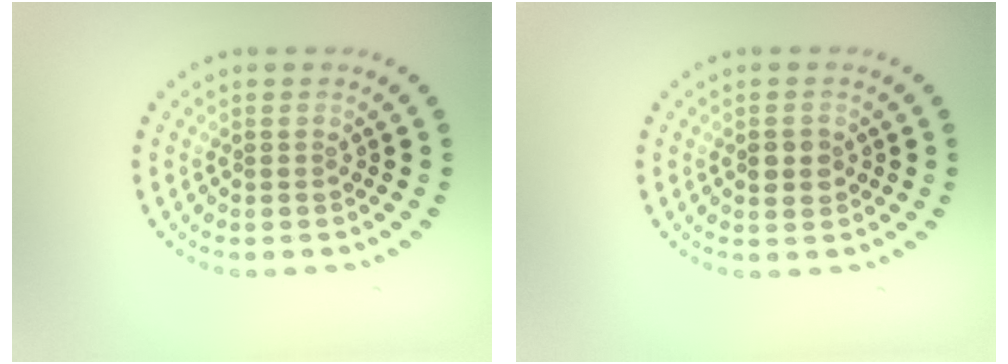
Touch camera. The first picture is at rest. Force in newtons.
{"total": 1.7, "press": 1.7, "slide": 0.1}